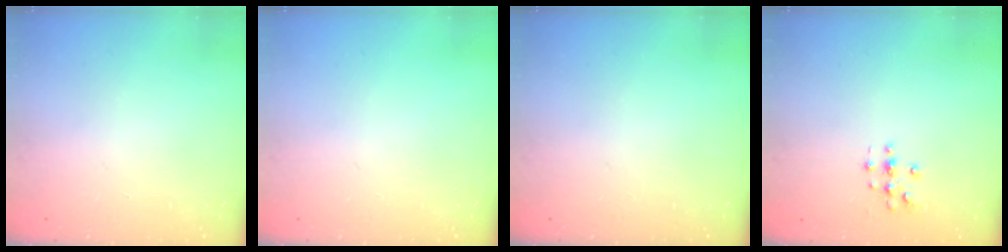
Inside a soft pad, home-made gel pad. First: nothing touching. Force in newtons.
{"total": 0.0}
{"total": 0.0}
{"total": 3.0, "press": 3.0, "slide": 0.3}